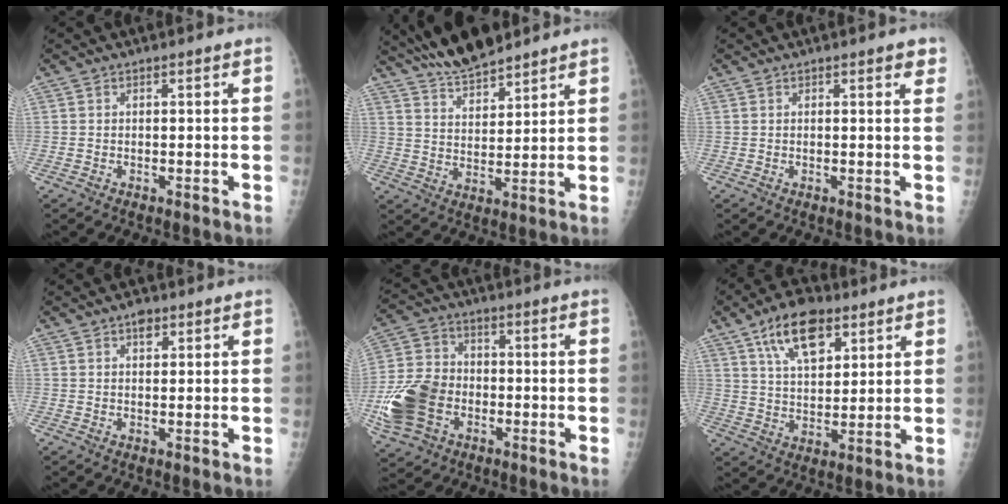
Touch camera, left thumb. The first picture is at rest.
{"total": 10.8, "force": [9.5, 2.5, 4.5], "torque": [-0.061, -0.044, 0.172]}
{"total": 2.0, "force": [1.2, 0.7, 1.4], "torque": [-0.008, -0.004, 0.012]}
{"total": 2.3, "force": [1.3, 1.3, 1.4], "torque": [-0.011, -0.004, 0.017]}
{"total": 14.7, "force": [-4.1, 11.0, 8.8], "torque": [-0.171, 0.020, -0.077]}
{"total": 12.6, "force": [6.6, 6.5, 8.5], "torque": [-0.120, -0.021, 0.116]}